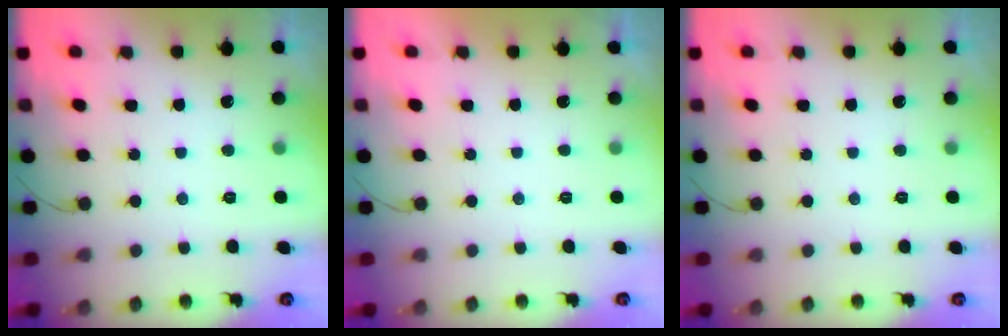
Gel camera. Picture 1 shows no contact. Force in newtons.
{"total": 2.4, "press": 2.3, "slide": 0.4}
{"total": 0.0}